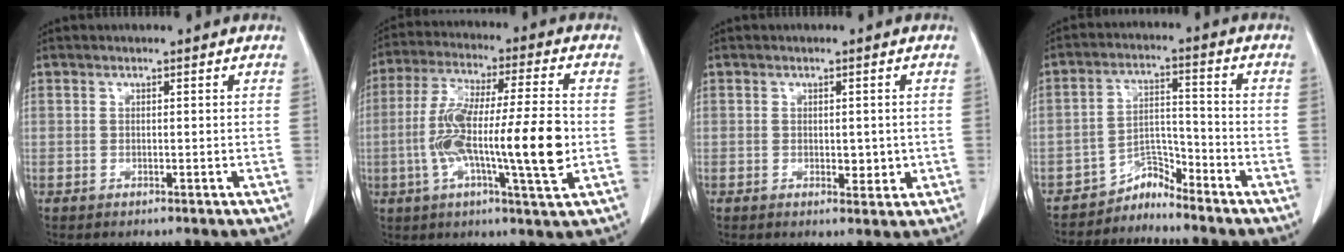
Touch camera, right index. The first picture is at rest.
{"total": 16.5, "force": [-2.3, 1.6, 16.3], "torque": [-0.294, 0.003, -0.042]}
{"total": 2.7, "force": [-0.2, 1.5, 2.3], "torque": [-0.027, -0.003, 0.003]}
{"total": 4.2, "force": [-4.2, 0.4, -0.6], "torque": [0.018, 0.017, -0.070]}